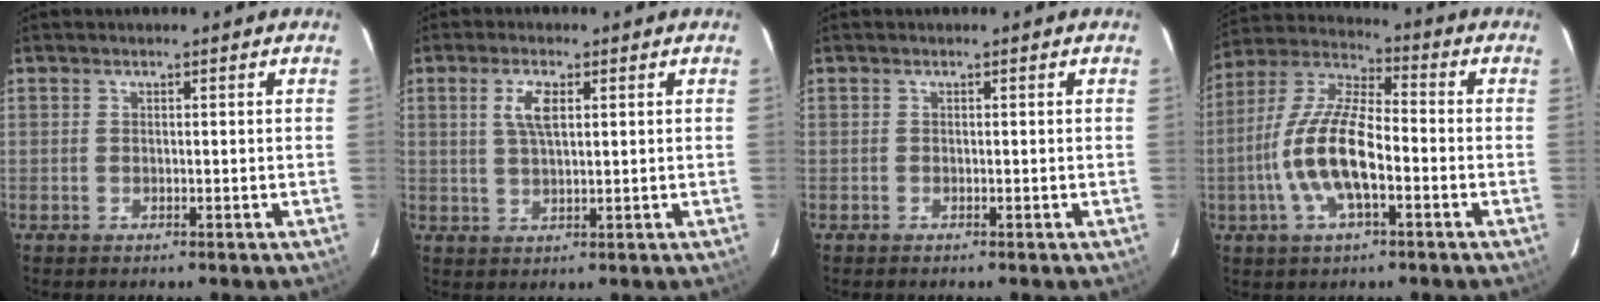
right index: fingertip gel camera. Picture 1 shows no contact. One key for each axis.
{"total": 4.4, "fx": 1.5, "fy": 1.6, "fz": 3.9, "tx": -0.074, "ty": 0.004, "tz": 0.029}
{"total": 0.0}
{"total": 14.1, "fx": -4.0, "fy": 5.2, "fz": 12.5, "tx": -0.257, "ty": -0.001, "tz": -0.078}